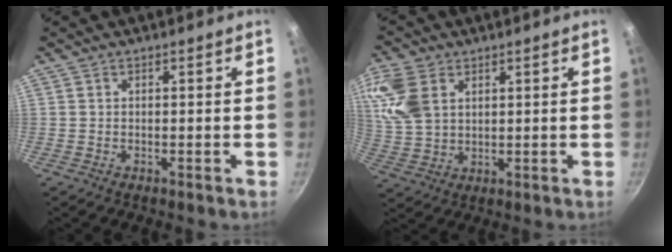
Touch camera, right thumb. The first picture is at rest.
{"total": 10.9, "force": [4.1, 7.3, 7.0], "torque": [-0.139, -0.011, 0.087]}